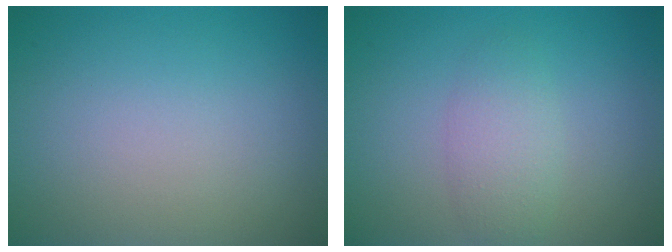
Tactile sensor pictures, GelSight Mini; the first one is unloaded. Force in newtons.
{"total": 2.5, "press": 2.5, "slide": 0.0}